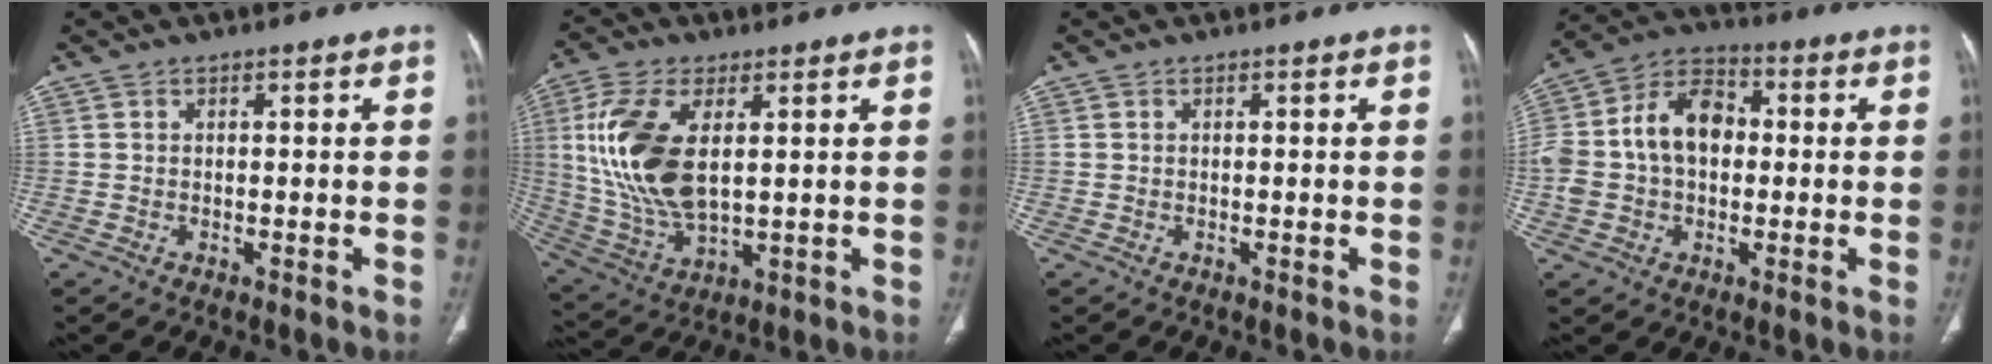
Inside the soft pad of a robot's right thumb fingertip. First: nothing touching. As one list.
[{"total": 16.3, "force": [3.0, 8.3, 13.7], "torque": [-0.296, -0.012, 0.070]}, {"total": 0.0}, {"total": 14.2, "force": [0.5, 9.9, 10.2], "torque": [-0.179, 0.040, 0.002]}]